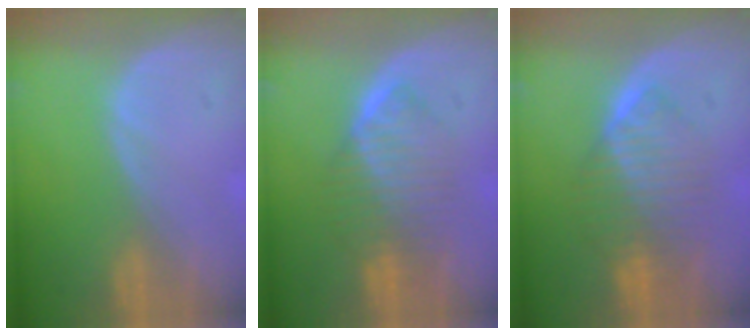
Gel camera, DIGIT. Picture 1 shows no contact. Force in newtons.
{"total": 6.6, "press": 6.6, "slide": 0.2}
{"total": 7.3, "press": 7.2, "slide": 1.4}